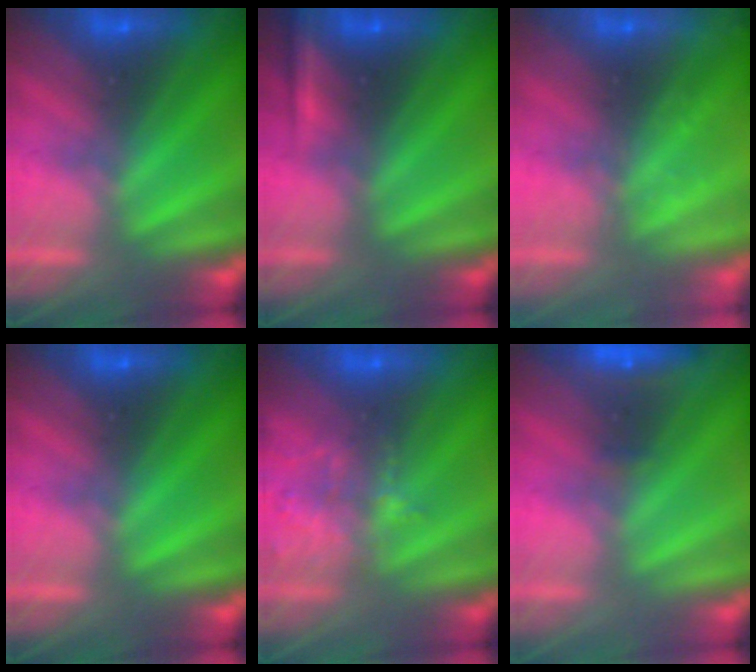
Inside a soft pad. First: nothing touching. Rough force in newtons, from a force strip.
{"total": 2.3}
{"total": 2.3}
{"total": 0.0}
{"total": 2.0}
{"total": 2.3}